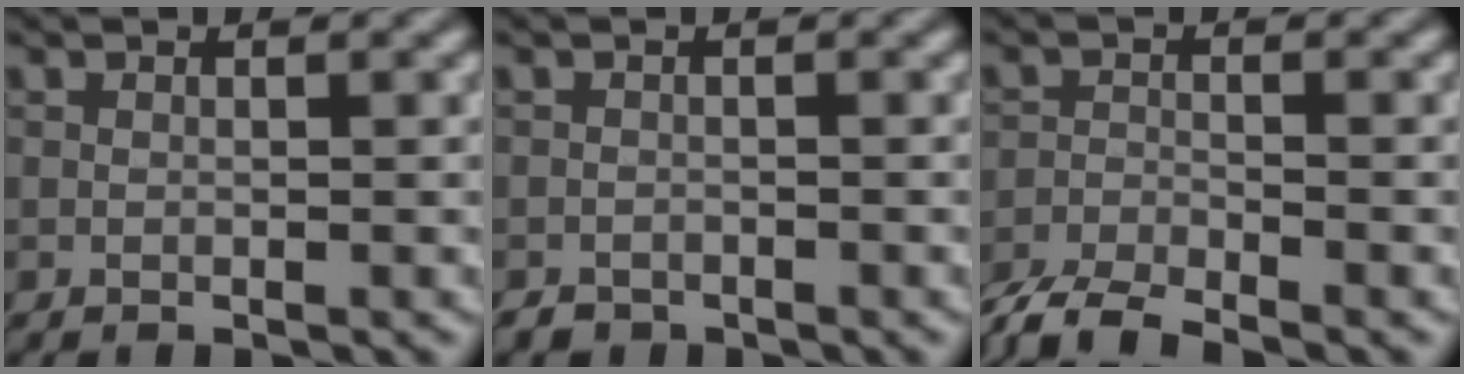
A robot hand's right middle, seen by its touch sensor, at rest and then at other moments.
{"total": 1.4, "force": [-1.3, 0.2, -0.4], "torque": [0.001, 0.007, -0.017]}
{"total": 4.8, "force": [-4.4, 0.7, 1.6], "torque": [-0.039, -0.003, -0.079]}